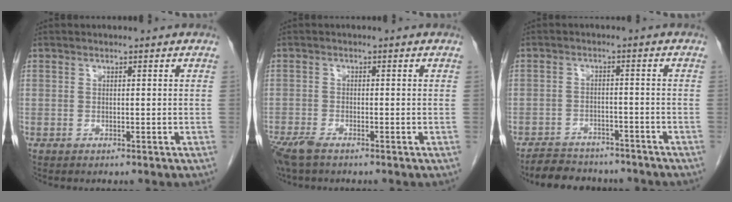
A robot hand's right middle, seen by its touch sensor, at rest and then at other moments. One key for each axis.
{"total": 4.2, "fx": -3.1, "fy": 1.2, "fz": 2.5, "tx": -0.056, "ty": -0.012, "tz": -0.056}
{"total": 9.8, "fx": -8.7, "fy": 3.5, "fz": 2.7, "tx": -0.044, "ty": 0.007, "tz": -0.121}